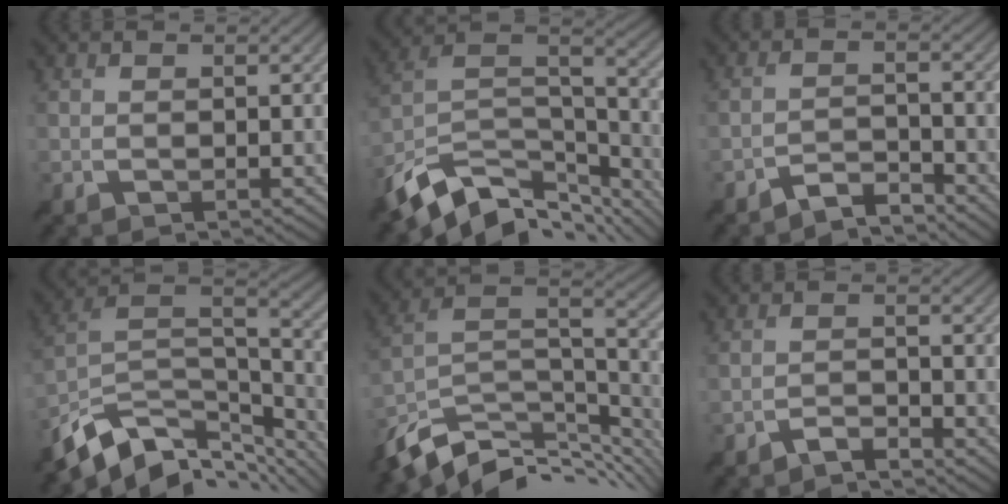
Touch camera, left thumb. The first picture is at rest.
{"total": 14.6, "force": [-10.2, 6.8, 7.8], "torque": [-0.196, -0.011, -0.173]}
{"total": 3.5, "force": [-3.2, 0.8, 1.3], "torque": [-0.023, 0.003, -0.065]}
{"total": 13.6, "force": [-8.7, 6.8, 7.9], "torque": [-0.197, -0.012, -0.144]}
{"total": 12.8, "force": [-8.3, 5.5, 8.0], "torque": [-0.189, -0.009, -0.141]}
{"total": 2.0, "force": [-1.8, 0.4, 0.9], "torque": [-0.016, 0.004, -0.038]}